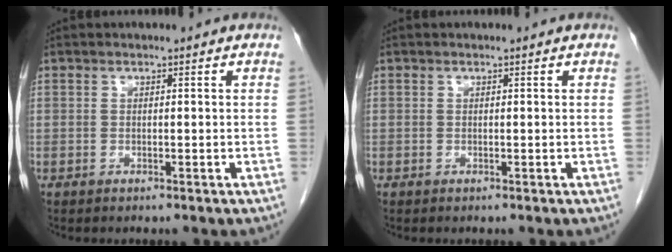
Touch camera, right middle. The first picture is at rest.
{"total": 0.0}